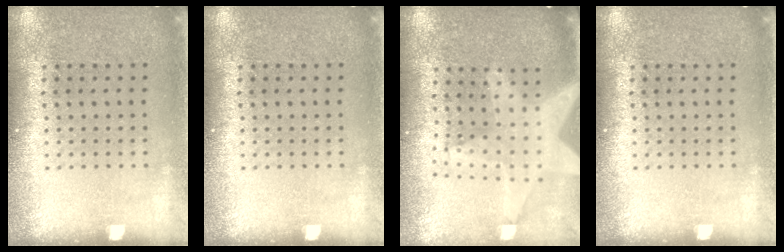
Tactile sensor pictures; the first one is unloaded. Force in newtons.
{"total": 0.0}
{"total": 2.1, "press": 1.7, "slide": 1.2}
{"total": 0.0}